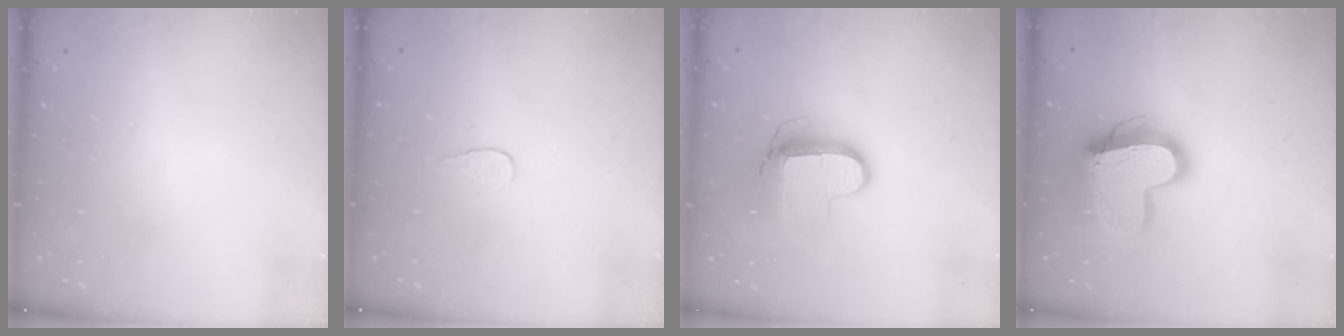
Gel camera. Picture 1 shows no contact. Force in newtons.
{"total": 3.9, "press": 3.9, "slide": 0.4}
{"total": 10.8, "press": 10.8, "slide": 0.9}
{"total": 16.7, "press": 16.6, "slide": 1.4}